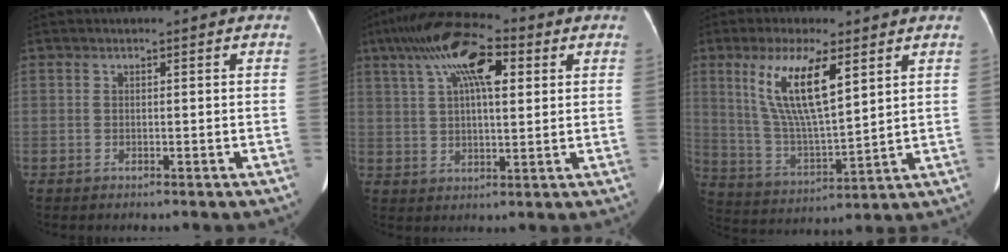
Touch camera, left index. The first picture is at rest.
{"total": 12.7, "force": [5.3, 4.1, 10.8], "torque": [-0.206, 0.037, 0.089]}
{"total": 12.2, "force": [5.3, 2.5, 10.7], "torque": [-0.223, 0.001, 0.105]}